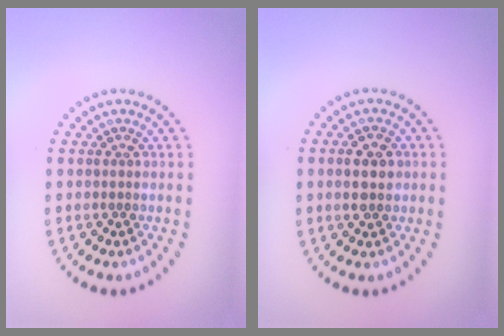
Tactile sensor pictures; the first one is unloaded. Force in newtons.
{"total": 2.9, "press": 2.9, "slide": 0.1}